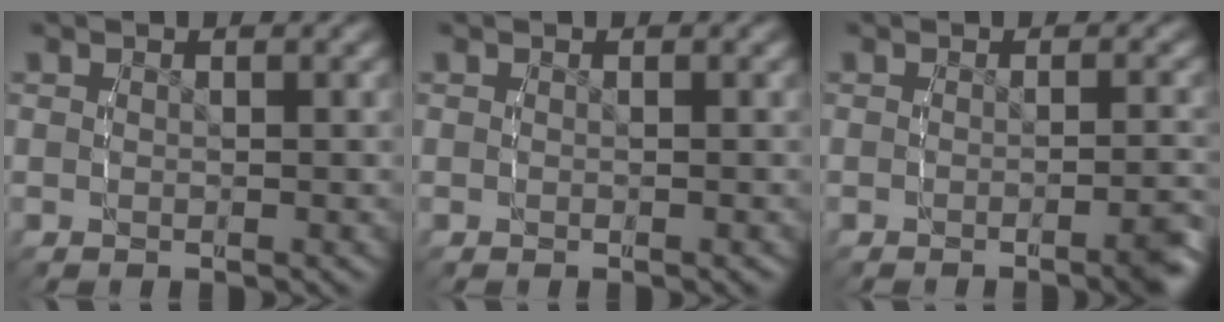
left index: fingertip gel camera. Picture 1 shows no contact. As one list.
[{"total": 0.0}, {"total": 2.1, "force": [-1.4, 0.2, 1.6], "torque": [-0.013, 0.012, -0.032]}]